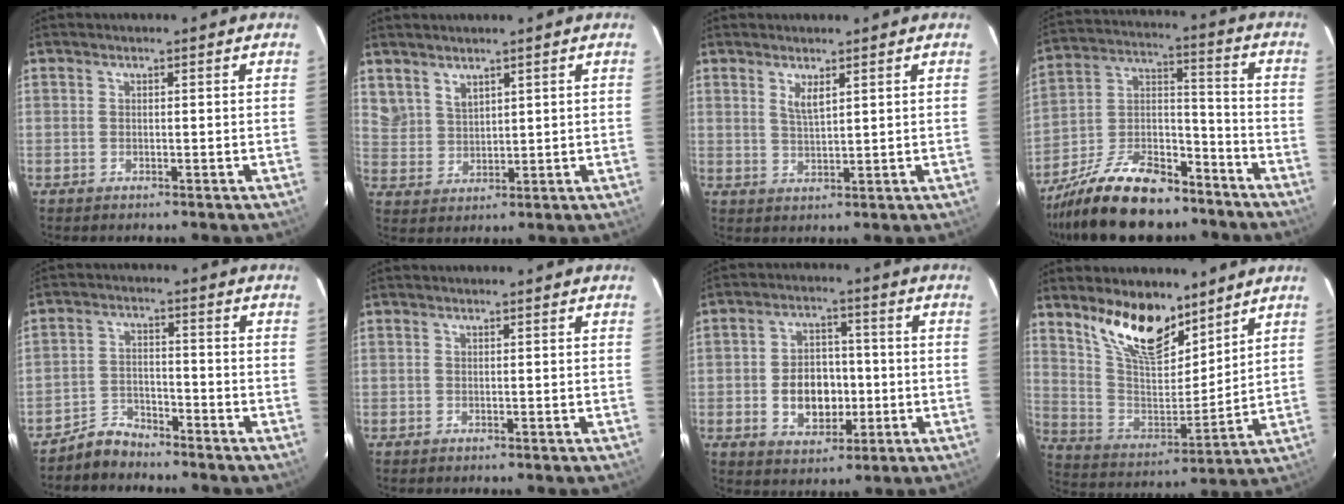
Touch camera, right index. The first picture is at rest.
{"total": 4.8, "force": [3.9, 2.5, 1.3], "torque": [-0.020, 0.007, 0.086]}
{"total": 2.9, "force": [1.6, 0.8, 2.2], "torque": [-0.040, -0.004, 0.030]}
{"total": 20.6, "force": [-15.3, 8.9, 10.7], "torque": [-0.218, 0.012, -0.250]}
{"total": 5.0, "force": [-4.7, 1.9, 0.2], "torque": [-0.012, 0.016, -0.086]}
{"total": 0.0}
{"total": 9.7, "force": [-1.9, 7.1, 6.4], "torque": [-0.127, 0.017, -0.020]}
{"total": 15.7, "force": [11.2, 6.6, 8.8], "torque": [-0.168, -0.004, 0.214]}